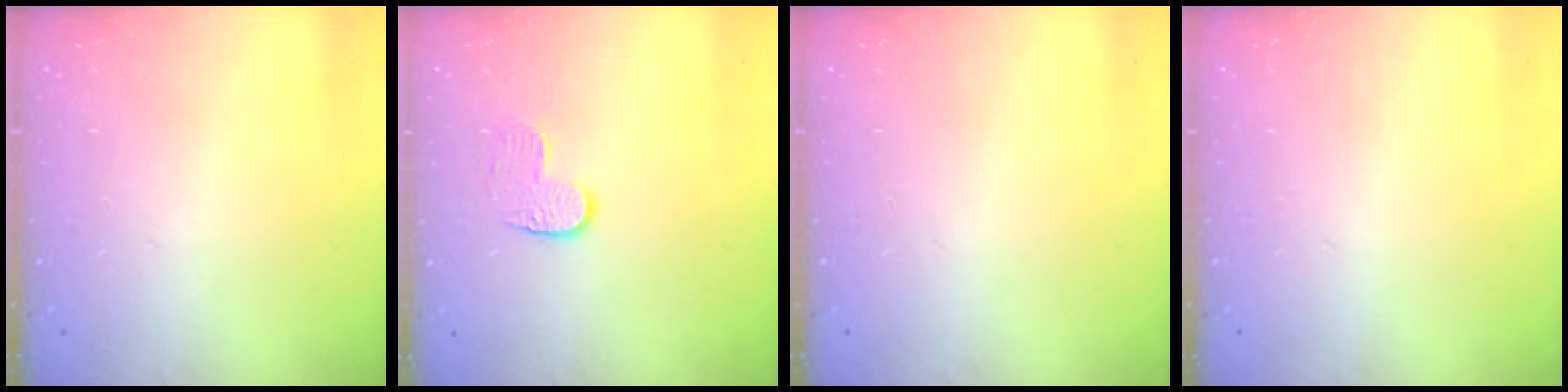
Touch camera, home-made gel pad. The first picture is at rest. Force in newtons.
{"total": 6.7, "press": 6.7, "slide": 0.5}
{"total": 0.0}
{"total": 0.0}